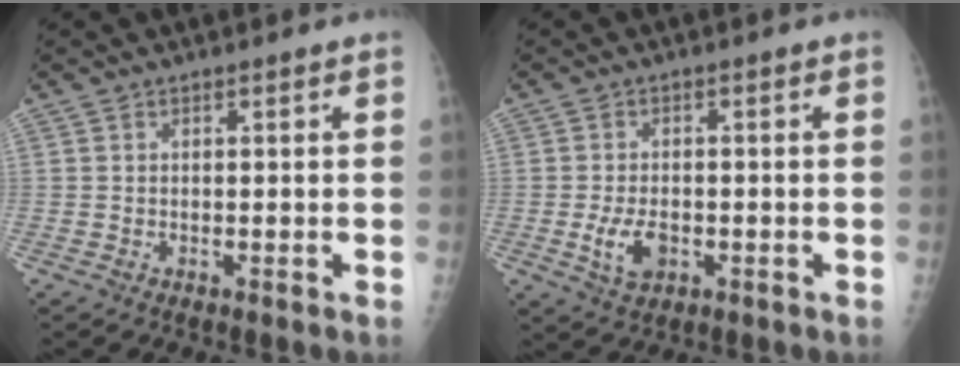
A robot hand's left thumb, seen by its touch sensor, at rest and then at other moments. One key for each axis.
{"total": 5.4, "fx": -1.5, "fy": 3.4, "fz": 3.9, "tx": -0.070, "ty": 0.000, "tz": -0.022}